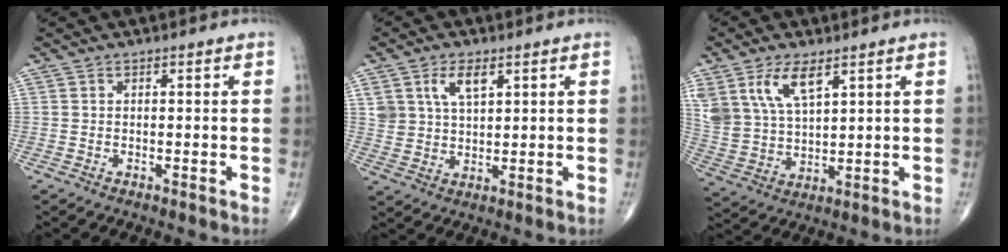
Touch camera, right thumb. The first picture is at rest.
{"total": 6.3, "force": [3.1, 3.4, 4.3], "torque": [-0.071, -0.013, 0.062]}
{"total": 11.4, "force": [6.2, 5.6, 7.8], "torque": [-0.153, -0.018, 0.134]}